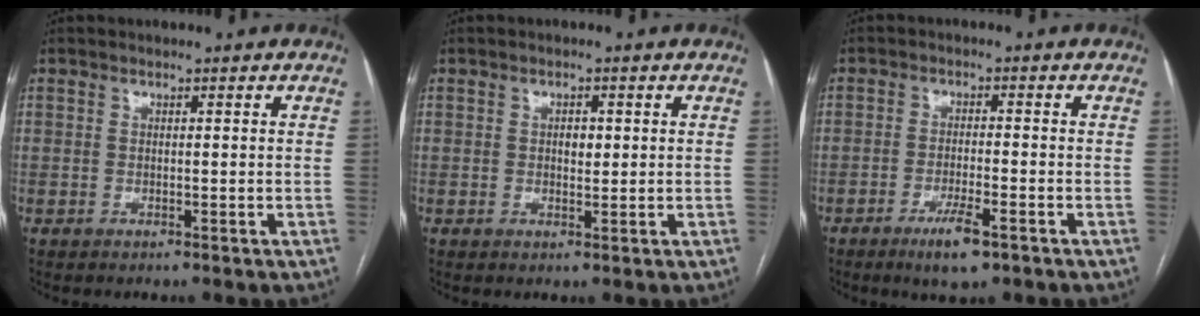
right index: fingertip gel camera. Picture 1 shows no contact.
{"total": 1.9, "force": [0.4, 1.1, 1.5], "torque": [-0.024, -0.001, 0.006]}
{"total": 5.1, "force": [-3.1, 0.8, 4.0], "torque": [-0.078, -0.008, -0.050]}